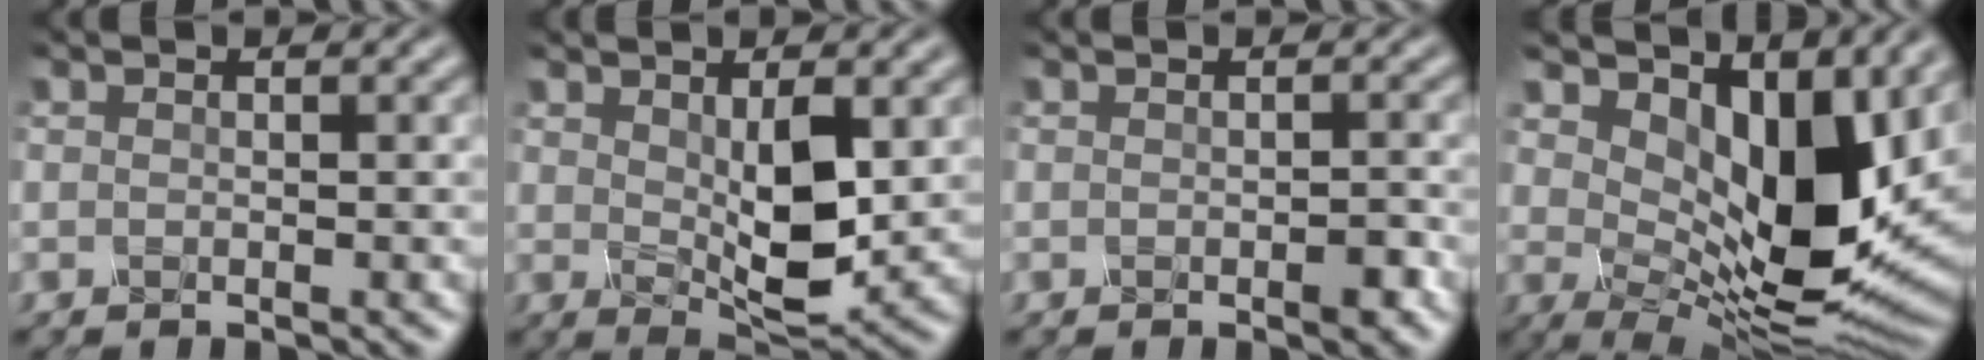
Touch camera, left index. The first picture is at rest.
{"total": 4.4, "force": [0.5, 1.7, 4.1], "torque": [-0.083, -0.010, 0.020]}
{"total": 1.8, "force": [-1.1, 0.3, 1.3], "torque": [-0.027, 0.001, -0.013]}
{"total": 9.6, "force": [4.1, 4.5, 7.4], "torque": [-0.127, -0.015, 0.081]}